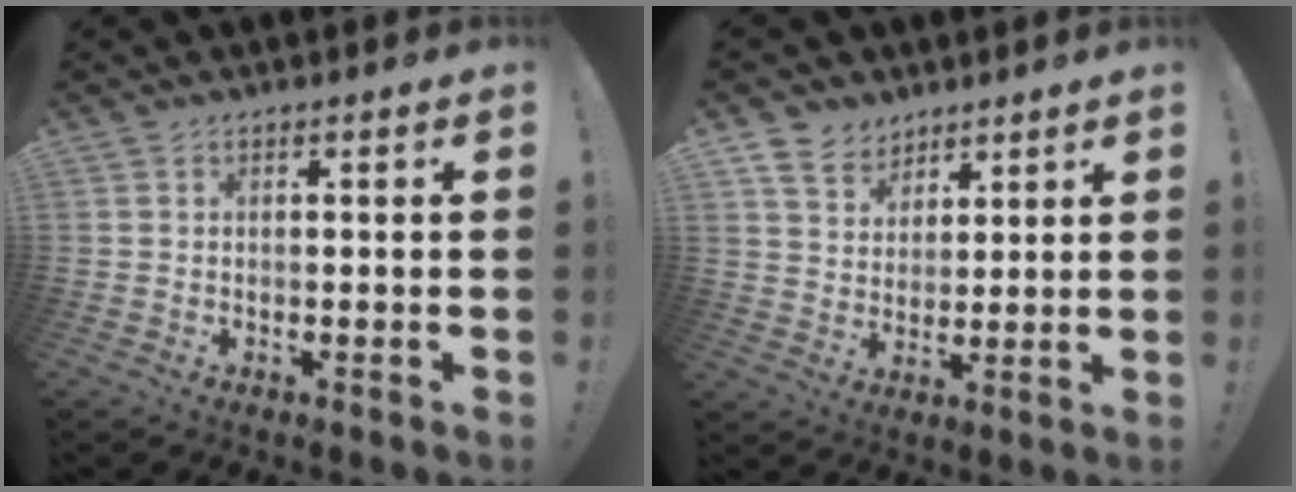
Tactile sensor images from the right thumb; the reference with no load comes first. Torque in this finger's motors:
{"motor_torque": [0.00, 0.00, 0.07, 0.05, 0.00]}